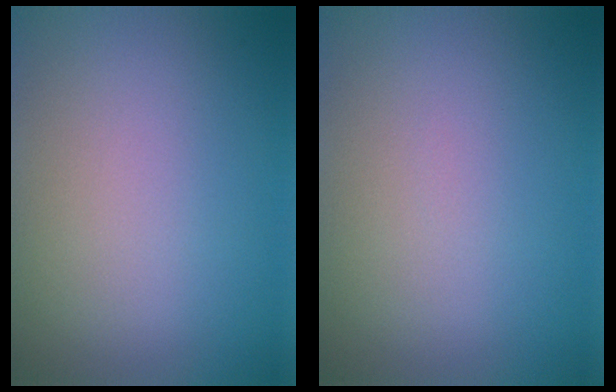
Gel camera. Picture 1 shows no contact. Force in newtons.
{"total": 0.0}